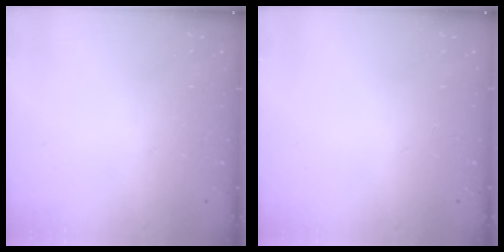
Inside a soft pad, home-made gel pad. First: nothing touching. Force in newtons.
{"total": 0.0}